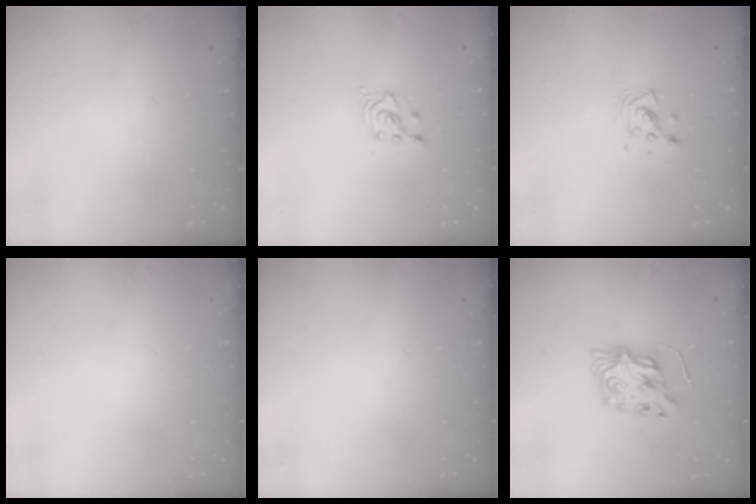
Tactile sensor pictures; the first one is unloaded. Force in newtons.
{"total": 2.6, "press": 2.5, "slide": 0.3}
{"total": 6.3, "press": 6.1, "slide": 1.7}
{"total": 0.0}
{"total": 0.0}
{"total": 7.9, "press": 7.9, "slide": 0.2}